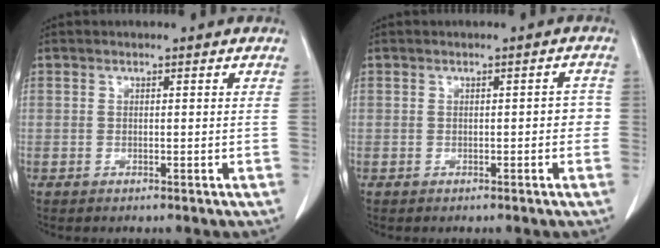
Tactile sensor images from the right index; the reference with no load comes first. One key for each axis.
{"total": 1.9, "fx": -0.3, "fy": 0.9, "fz": 1.7, "tx": -0.010, "ty": 0.008, "tz": -0.004}